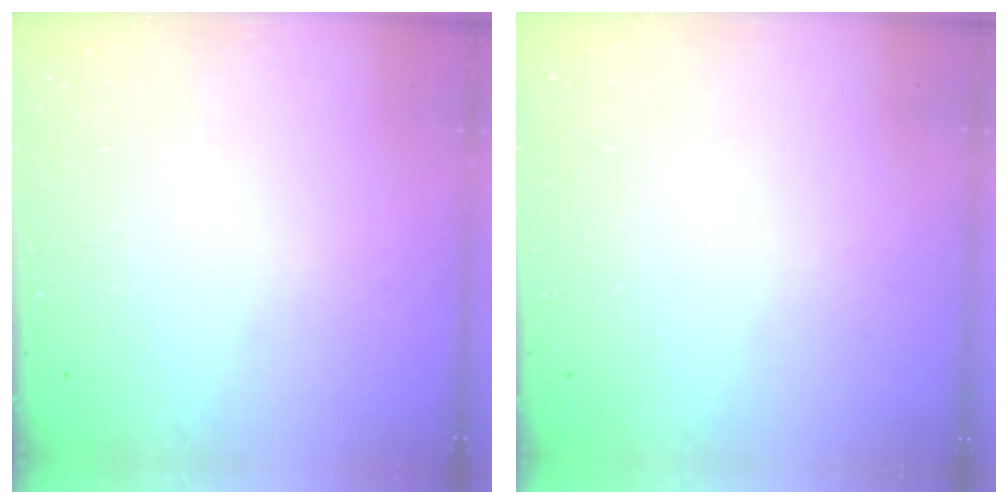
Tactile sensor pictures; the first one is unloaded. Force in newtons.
{"total": 0.5, "press": 0.5, "slide": 0.1}